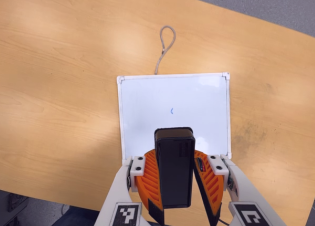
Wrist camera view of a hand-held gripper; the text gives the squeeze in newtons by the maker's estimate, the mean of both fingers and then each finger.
{"total": 8.4, "left": 9.1, "right": 7.8}